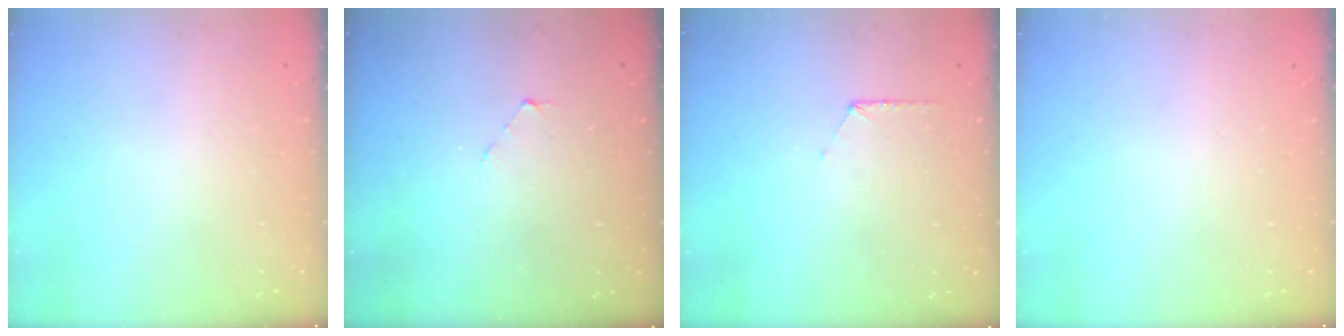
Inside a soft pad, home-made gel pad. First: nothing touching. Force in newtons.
{"total": 2.8, "press": 2.8, "slide": 0.2}
{"total": 5.9, "press": 5.9, "slide": 0.6}
{"total": 0.0}